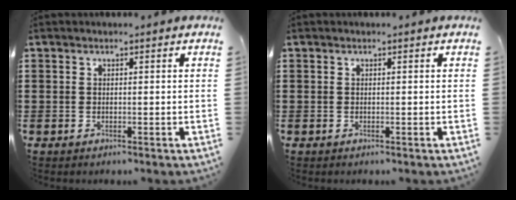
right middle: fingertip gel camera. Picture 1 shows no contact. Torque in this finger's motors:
{"motor_torque": [0.00, 0.00, 0.00, -0.01]}